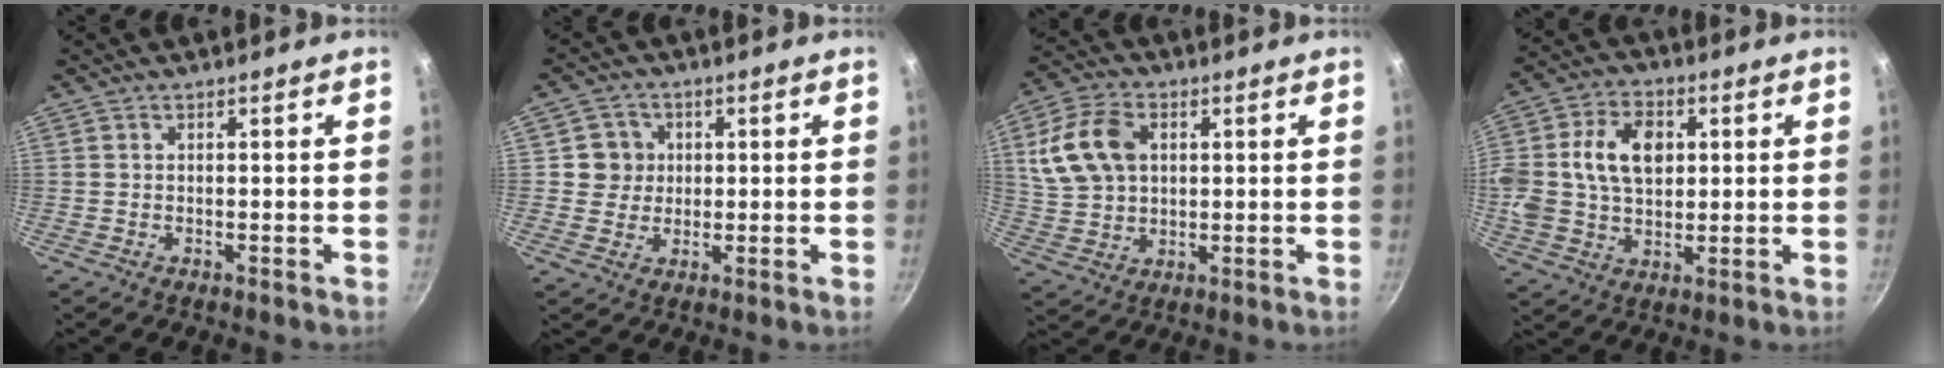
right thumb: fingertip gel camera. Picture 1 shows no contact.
{"total": 5.2, "force": [0.8, 5.1, 1.0], "torque": [0.024, 0.004, 0.008]}
{"total": 13.0, "force": [3.2, 9.3, 8.6], "torque": [-0.156, 0.008, 0.064]}
{"total": 16.8, "force": [2.9, 12.2, 11.3], "torque": [-0.209, 0.021, 0.047]}